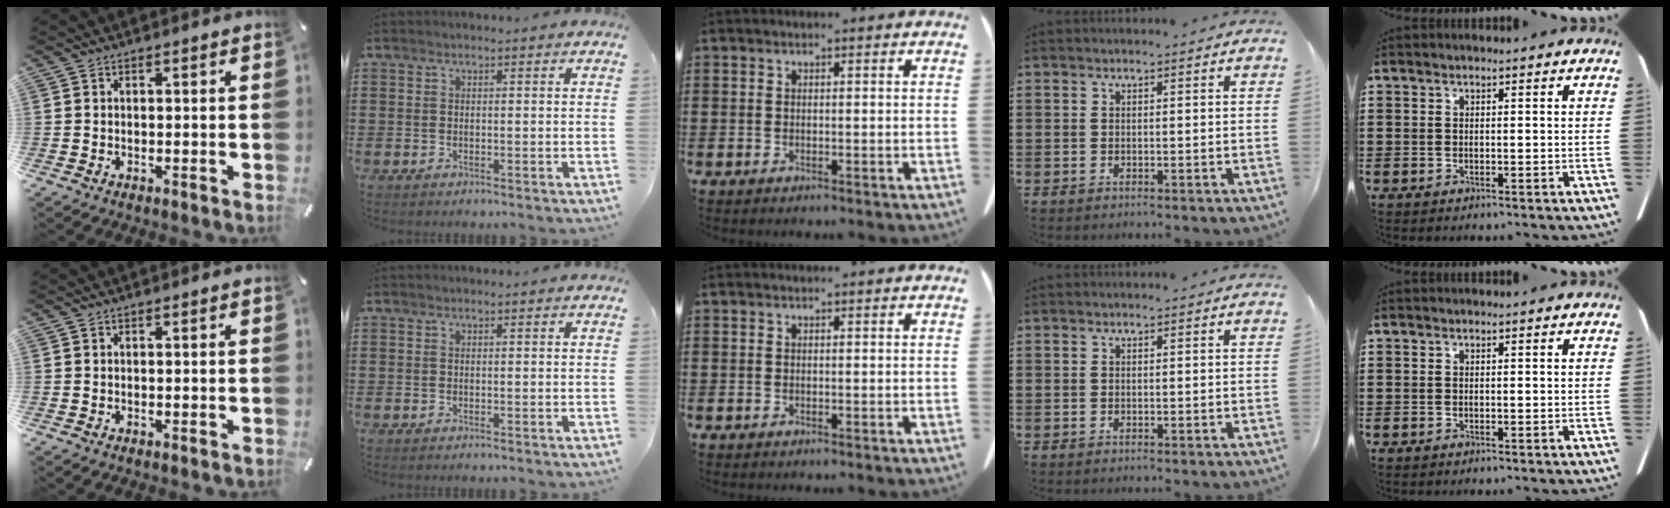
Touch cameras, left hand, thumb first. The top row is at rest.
{}